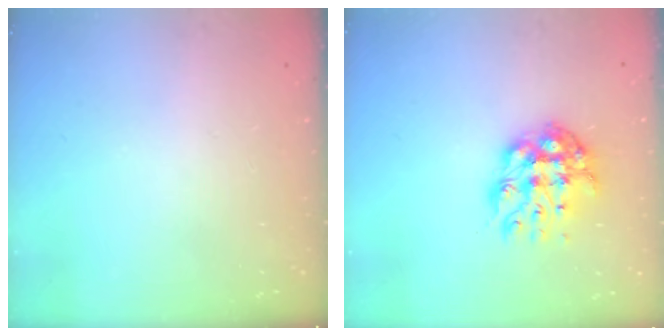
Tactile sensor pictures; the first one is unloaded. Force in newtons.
{"total": 10.9, "press": 10.8, "slide": 0.9}